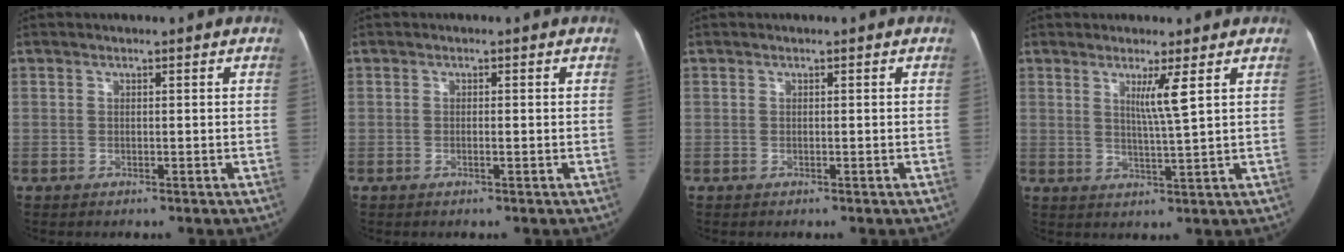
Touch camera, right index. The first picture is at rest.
{"total": 0.7, "force": [-0.2, -0.1, 0.6], "torque": [-0.009, 0.000, -0.001]}
{"total": 0.0}
{"total": 4.2, "force": [1.8, -1.1, 3.6], "torque": [-0.067, -0.014, 0.034]}